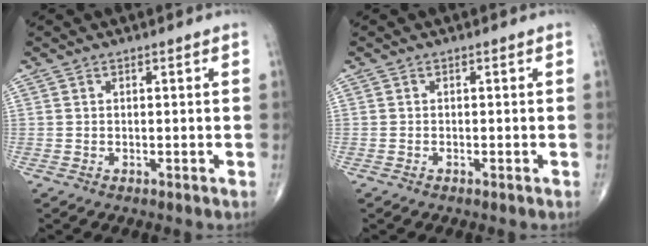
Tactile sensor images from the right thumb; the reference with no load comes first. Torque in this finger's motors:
{"motor_torque": [-0.28, 0.01, -0.23, -0.01, -0.01]}